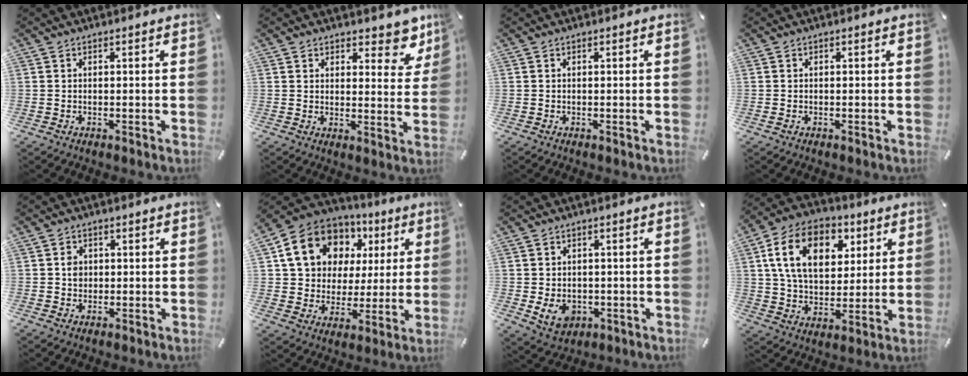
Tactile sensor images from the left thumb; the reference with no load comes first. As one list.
[{"total": 7.2, "force": [5.7, 3.7, 2.5], "torque": [-0.012, -0.041, 0.097]}, {"total": 0.0}, {"total": 0.5, "force": [-0.3, 0.3, 0.3], "torque": [-0.006, 0.000, -0.006]}, {"total": 2.8, "force": [0.1, 2.5, 1.2], "torque": [-0.017, 0.002, -0.001]}, {"total": 15.6, "force": [6.4, 12.8, 6.2], "torque": [-0.118, -0.016, 0.127]}, {"total": 6.2, "force": [-1.2, 5.1, 3.3], "torque": [-0.062, 0.002, -0.019]}, {"total": 16.6, "force": [6.0, 11.5, 10.3], "torque": [-0.177, -0.003, 0.109]}]